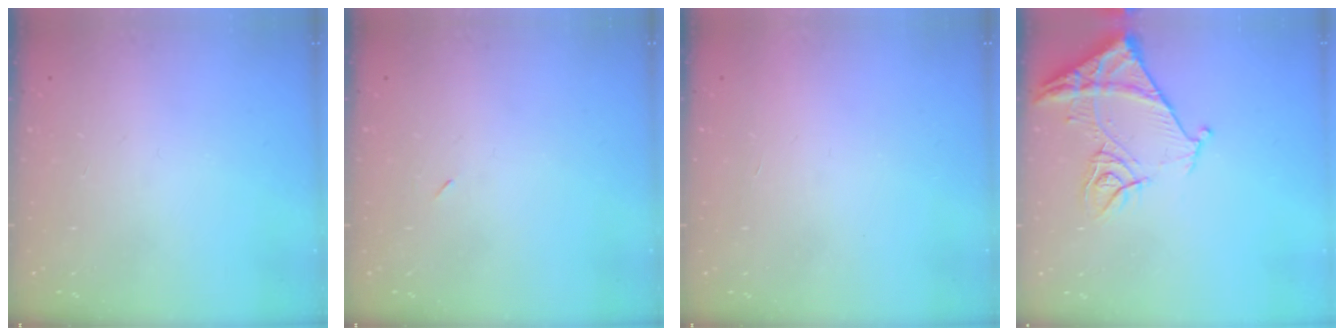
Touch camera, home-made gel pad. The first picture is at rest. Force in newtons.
{"total": 2.3, "press": 2.0, "slide": 1.2}
{"total": 1.6, "press": 1.6, "slide": 0.1}
{"total": 11.7, "press": 11.6, "slide": 1.2}